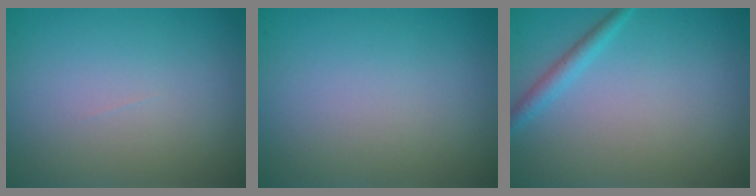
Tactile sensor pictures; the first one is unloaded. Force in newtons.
{"total": 0.0}
{"total": 1.5, "press": 1.5, "slide": 0.1}